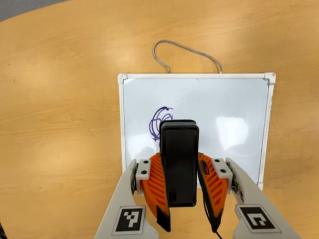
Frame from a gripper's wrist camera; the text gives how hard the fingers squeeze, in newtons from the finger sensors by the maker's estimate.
{"total": 7.6, "left": 5.8, "right": 9.3}